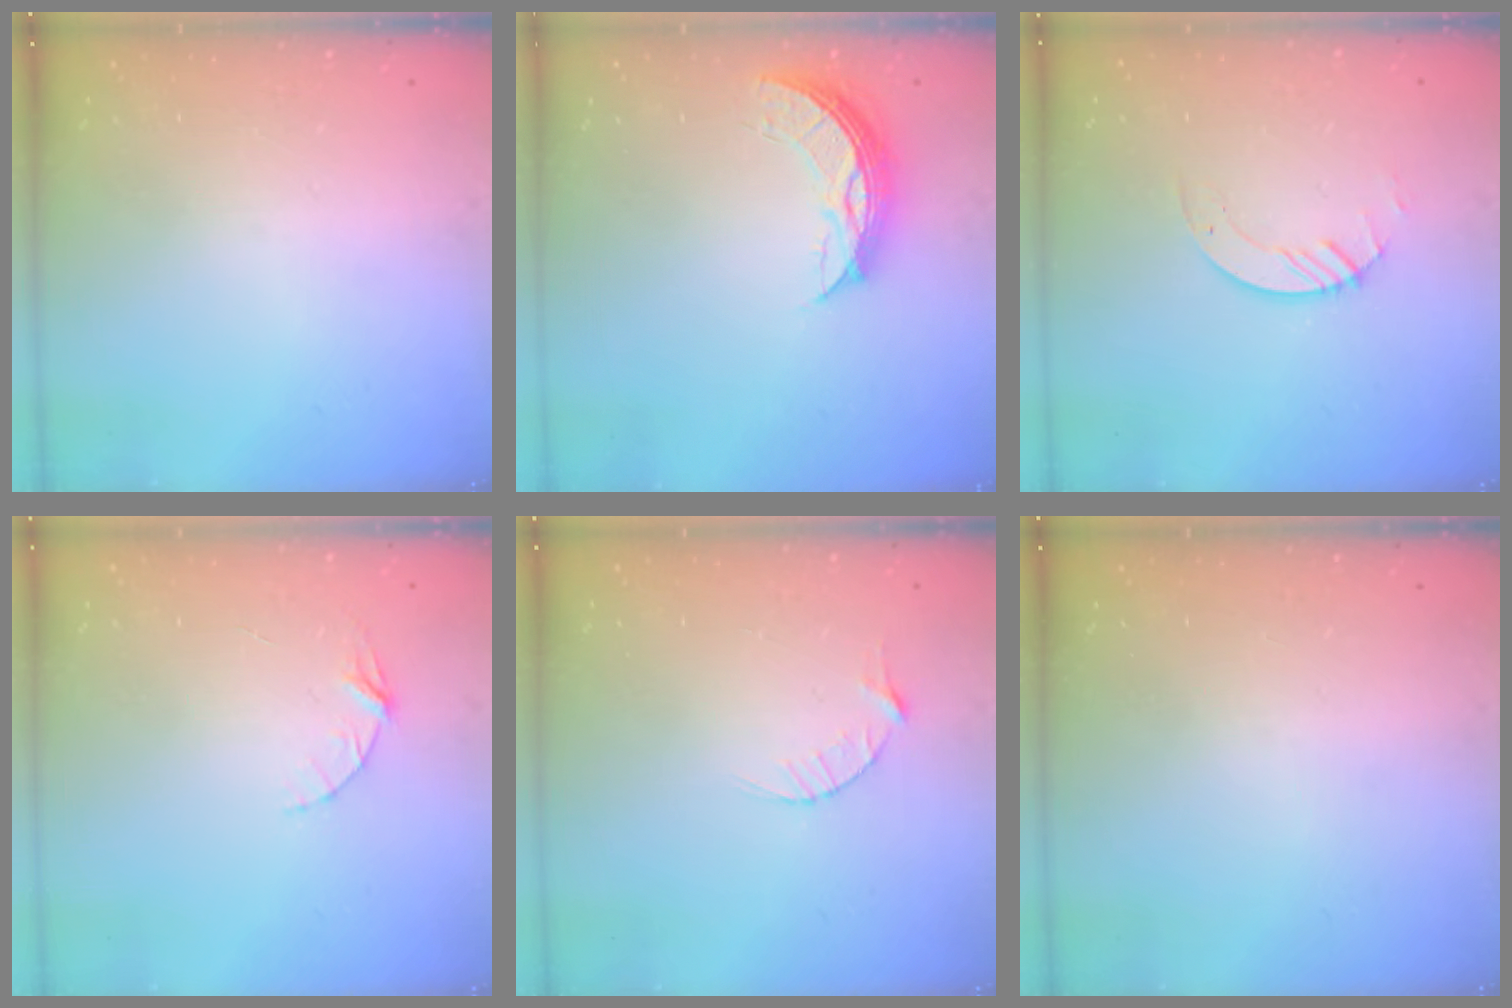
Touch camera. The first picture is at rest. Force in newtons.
{"total": 8.8, "press": 8.7, "slide": 0.6}
{"total": 2.6, "press": 2.6, "slide": 0.3}
{"total": 3.7, "press": 3.7, "slide": 0.4}
{"total": 3.4, "press": 3.4, "slide": 0.4}
{"total": 0.0}